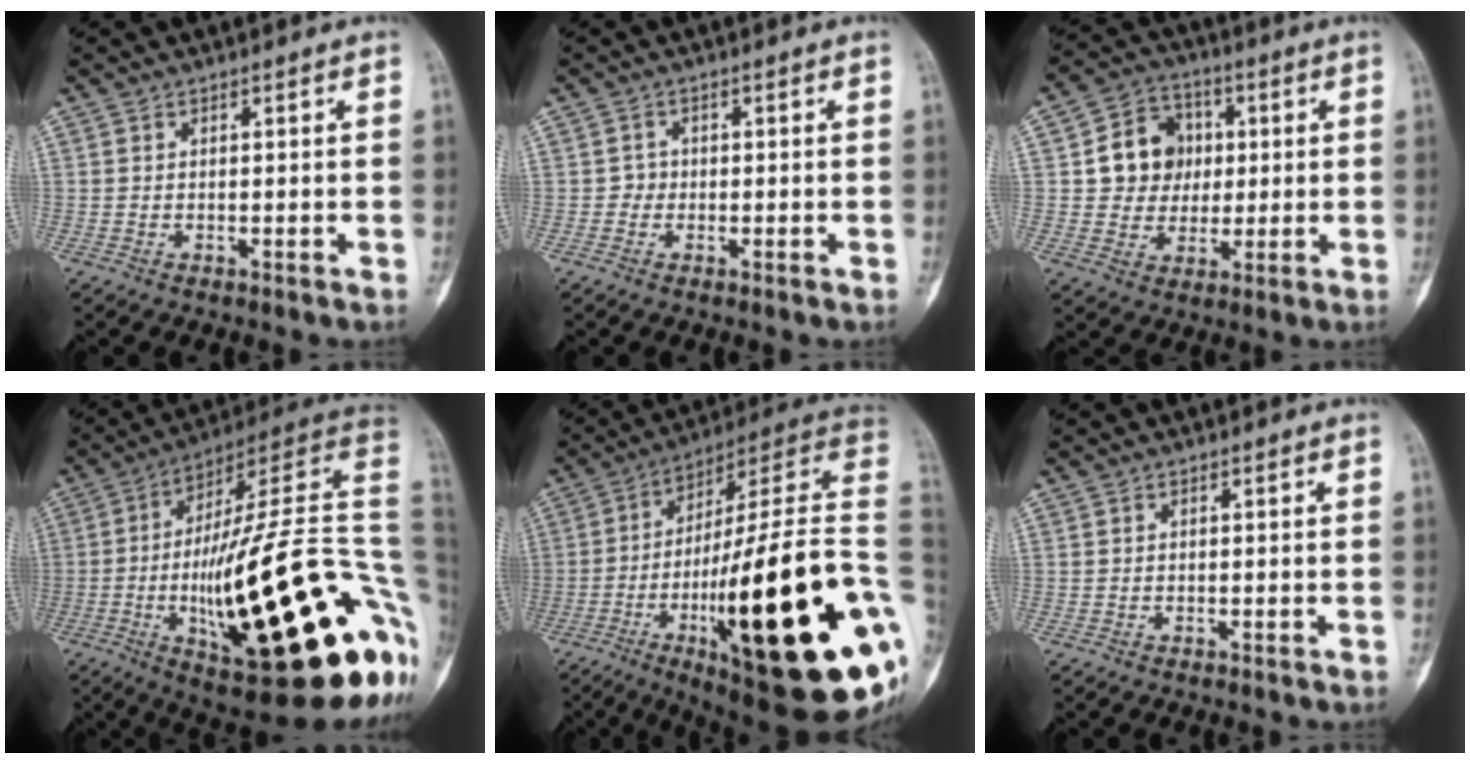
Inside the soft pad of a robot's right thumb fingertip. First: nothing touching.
{"total": 1.2, "force": [-0.4, 1.1, 0.2], "torque": [0.010, 0.006, -0.013]}
{"total": 10.9, "force": [1.7, 9.8, 4.7], "torque": [-0.029, 0.005, 0.027]}
{"total": 39.3, "force": [-6.7, 10.5, 37.2], "torque": [-0.471, 0.040, -0.099]}
{"total": 36.6, "force": [-7.5, 7.7, 35.0], "torque": [-0.474, 0.029, -0.121]}
{"total": 0.0}